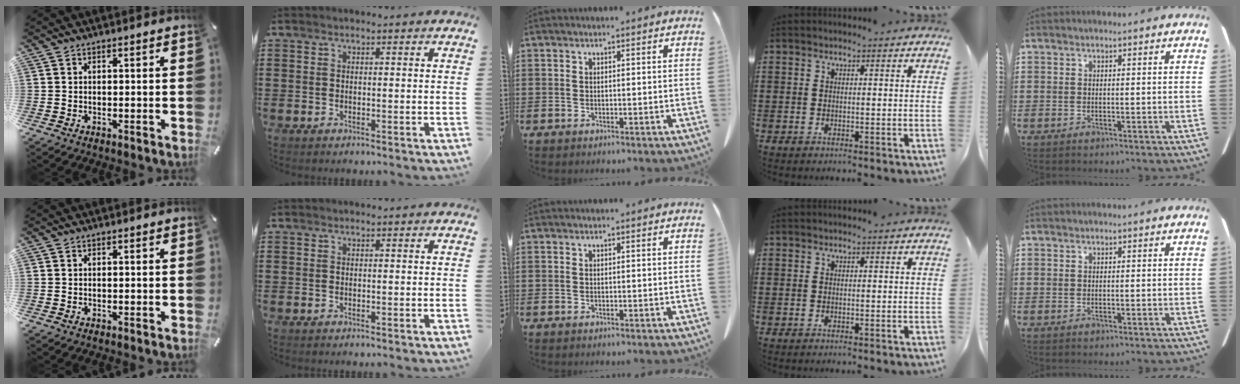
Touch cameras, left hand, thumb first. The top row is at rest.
{}